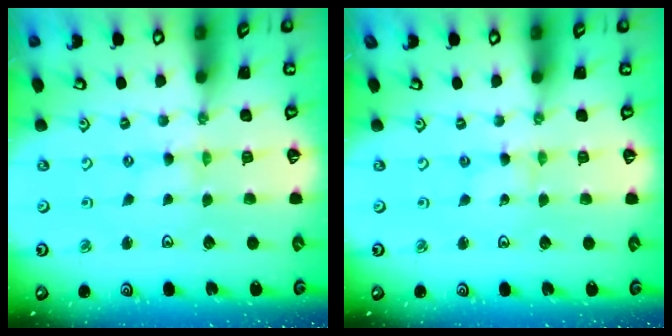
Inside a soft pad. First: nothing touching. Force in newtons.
{"total": 0.0}